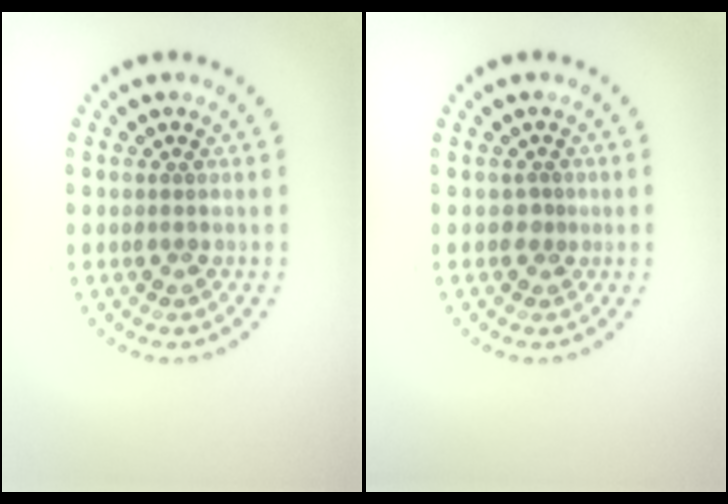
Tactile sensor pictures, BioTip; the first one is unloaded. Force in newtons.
{"total": 0.7, "press": 0.4, "slide": 0.6}